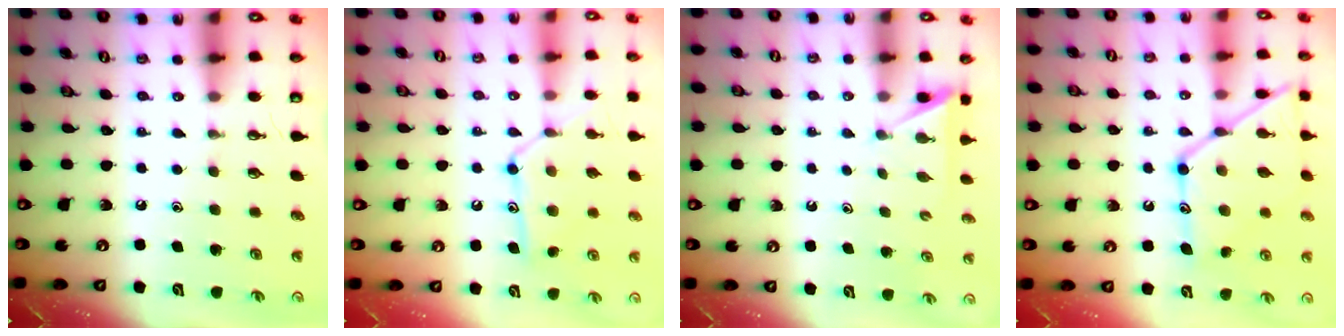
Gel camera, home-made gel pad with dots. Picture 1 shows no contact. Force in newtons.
{"total": 13.7, "press": 13.7, "slide": 0.9}
{"total": 2.4, "press": 2.4, "slide": 0.4}
{"total": 17.3, "press": 17.2, "slide": 1.2}